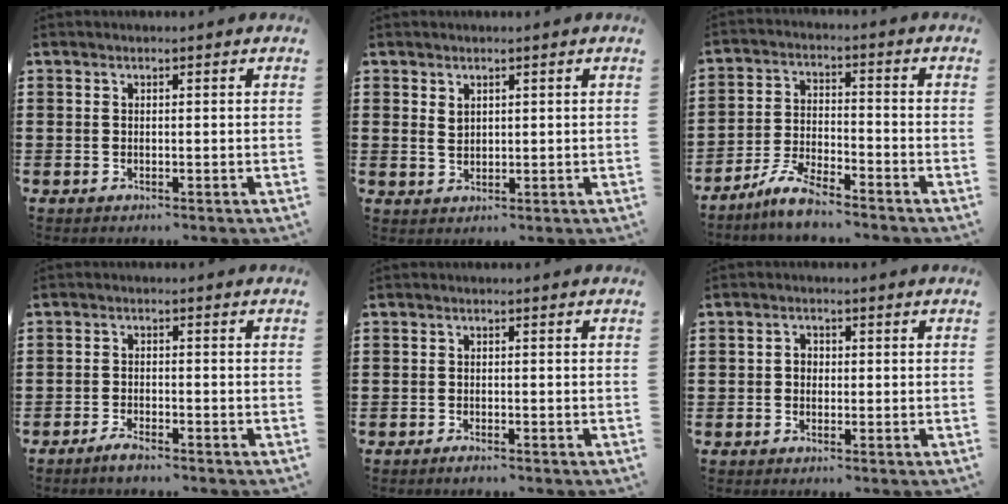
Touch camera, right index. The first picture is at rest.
{"total": 1.9, "force": [1.1, 1.2, 0.8], "torque": [-0.019, 0.005, 0.022]}
{"total": 5.9, "force": [-5.3, 0.9, 2.6], "torque": [-0.070, -0.003, -0.106]}
{"total": 2.1, "force": [-1.9, 0.3, 0.7], "torque": [-0.014, 0.005, -0.038]}
{"total": 0.9, "force": [-0.8, 0.2, 0.2], "torque": [-0.007, -0.002, -0.016]}
{"total": 1.5, "force": [-0.3, 1.2, 0.7], "torque": [-0.015, 0.005, -0.008]}